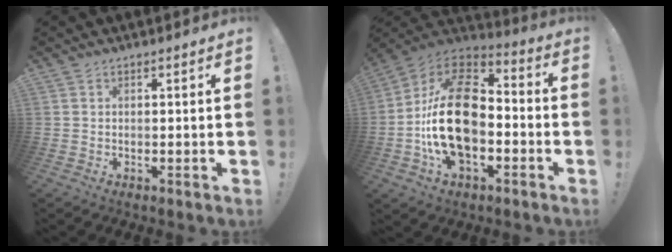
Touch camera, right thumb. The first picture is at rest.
{"total": 25.5, "force": [-3.2, 16.1, 19.5], "torque": [-0.357, 0.035, -0.042]}